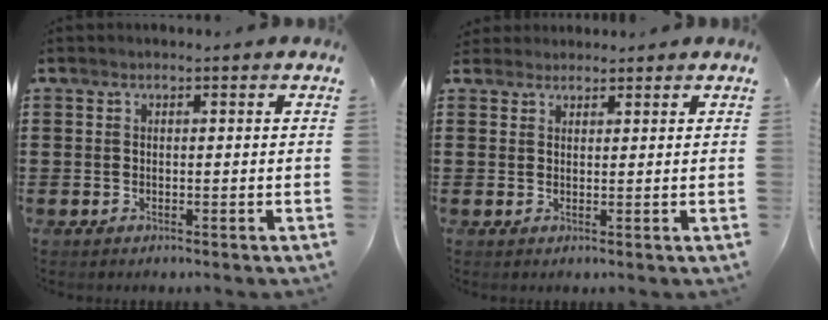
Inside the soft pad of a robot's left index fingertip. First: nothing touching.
{"total": 1.7, "force": [1.6, 0.6, 0.0], "torque": [-0.004, 0.005, 0.033]}